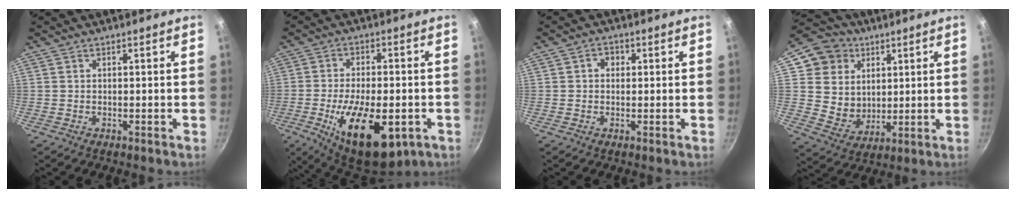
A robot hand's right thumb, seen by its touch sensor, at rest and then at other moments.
{"total": 18.2, "force": [-6.0, 8.6, 14.9], "torque": [-0.227, 0.008, -0.081]}
{"total": 2.4, "force": [0.4, 2.1, 1.2], "torque": [-0.005, 0.005, 0.003]}
{"total": 13.1, "force": [4.7, 11.5, 4.4], "torque": [-0.041, -0.007, 0.090]}